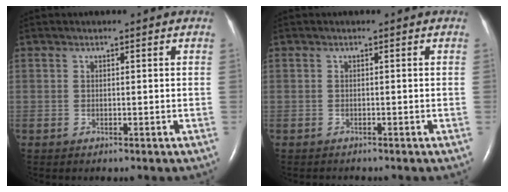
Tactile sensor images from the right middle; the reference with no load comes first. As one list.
[{"total": 0.7, "force": [-0.7, 0.0, 0.0], "torque": [-0.006, -0.003, -0.009]}]